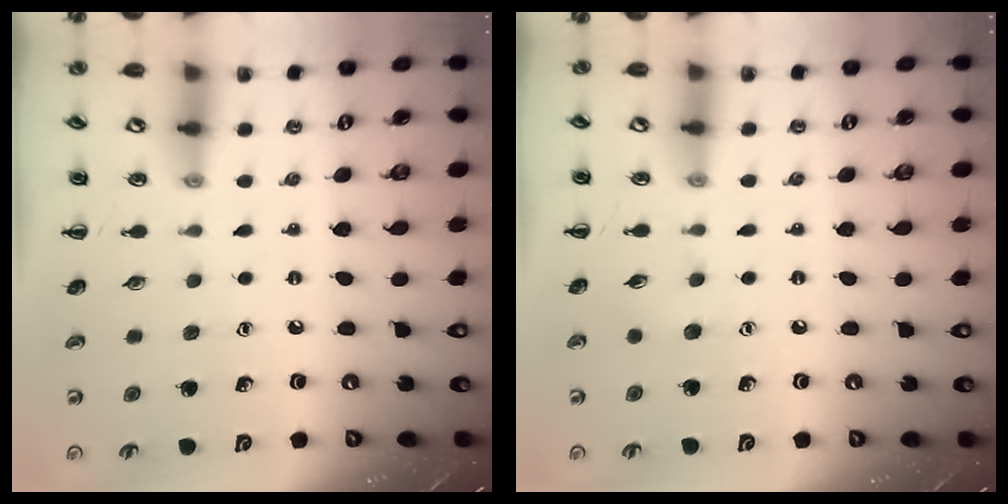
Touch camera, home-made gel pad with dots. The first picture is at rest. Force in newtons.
{"total": 3.8, "press": 3.7, "slide": 0.9}